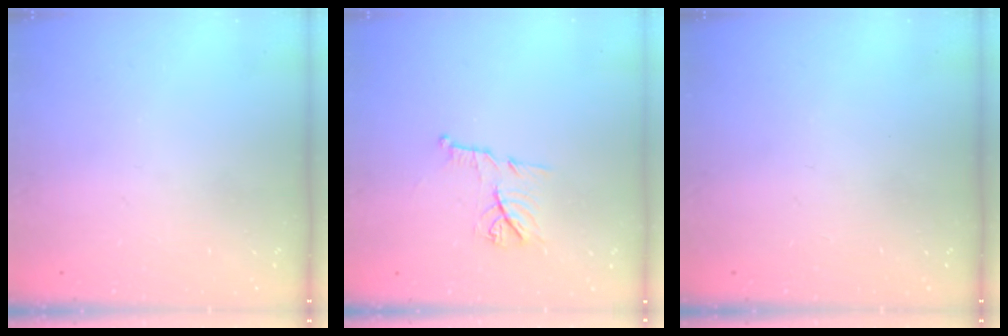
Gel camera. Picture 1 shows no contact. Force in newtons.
{"total": 9.5, "press": 9.5, "slide": 0.2}
{"total": 0.0}